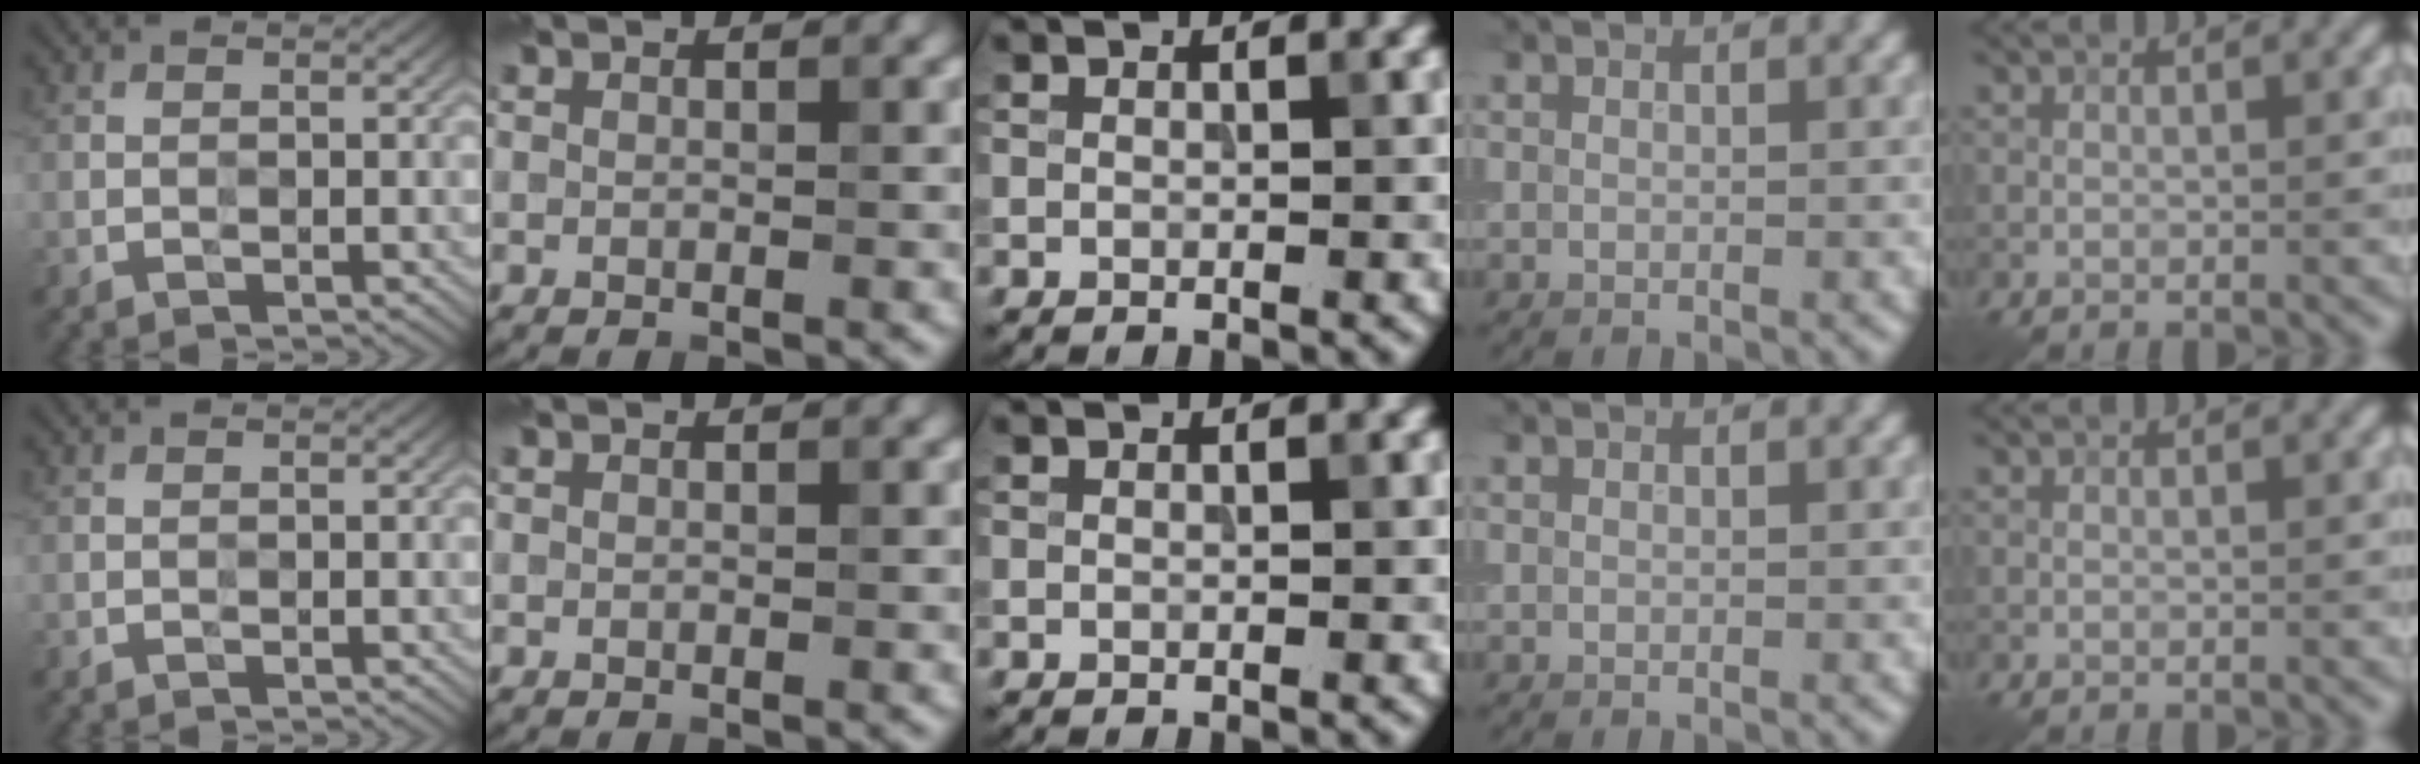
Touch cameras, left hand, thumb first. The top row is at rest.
{}